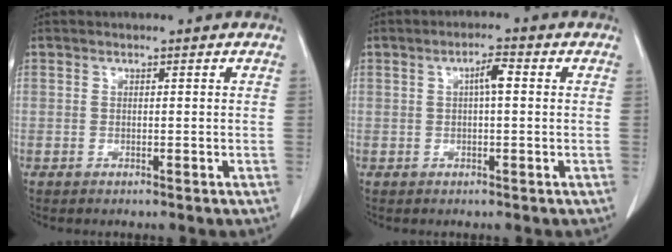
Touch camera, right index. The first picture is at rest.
{"total": 2.9, "force": [0.5, 0.5, 2.8], "torque": [-0.049, 0.007, 0.007]}